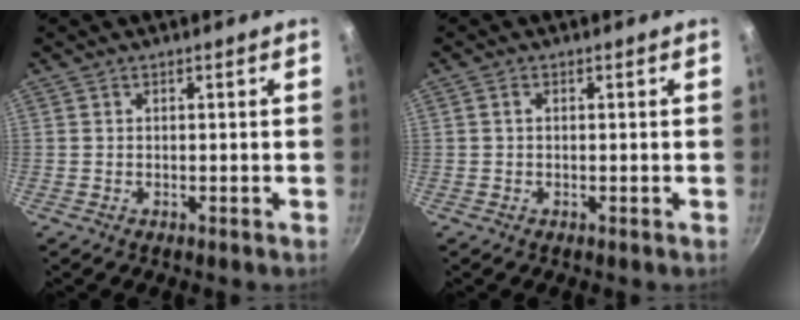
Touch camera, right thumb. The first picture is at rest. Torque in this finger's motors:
{"motor_torque": [0.22, -0.25, -0.04, 0.24, -0.02]}